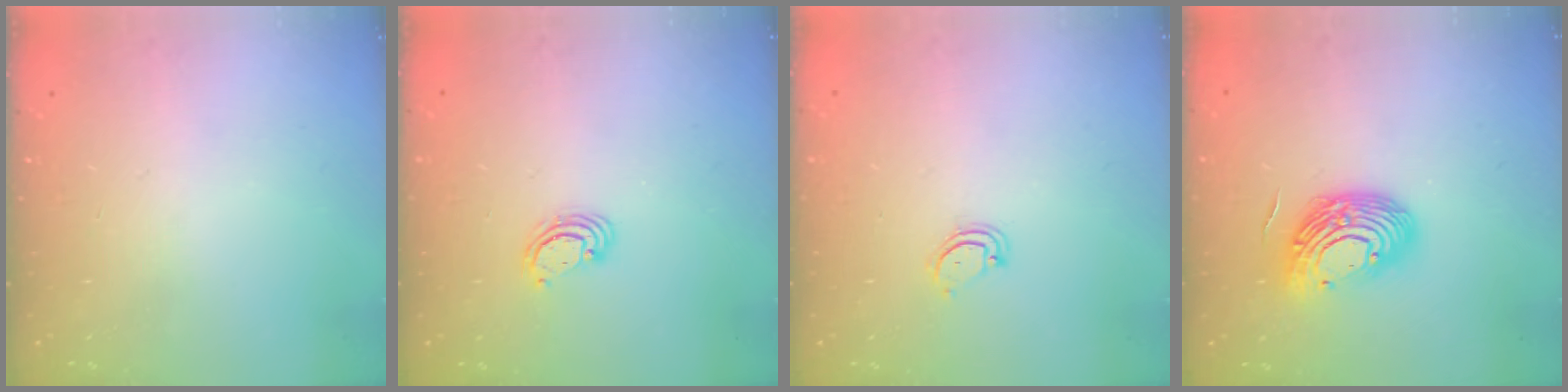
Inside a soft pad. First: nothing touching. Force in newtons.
{"total": 2.5, "press": 2.5, "slide": 0.2}
{"total": 3.6, "press": 3.6, "slide": 0.3}
{"total": 13.8, "press": 13.7, "slide": 1.8}